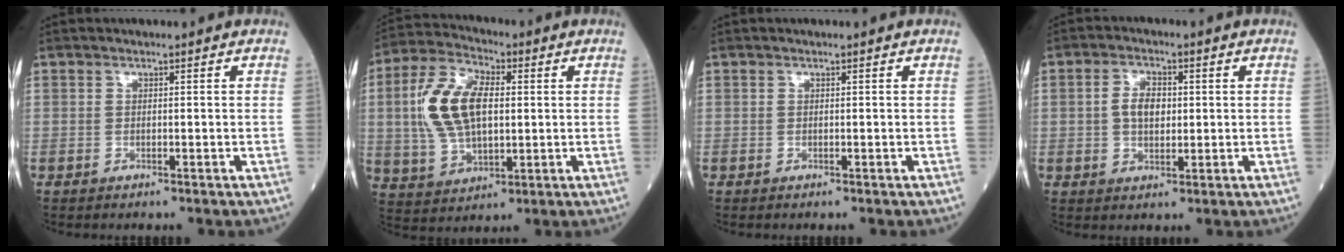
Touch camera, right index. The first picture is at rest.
{"total": 13.2, "force": [1.6, 6.6, 11.3], "torque": [-0.250, 0.018, 0.034]}
{"total": 0.0}
{"total": 4.6, "force": [0.5, 2.7, 3.7], "torque": [-0.076, 0.007, 0.010]}